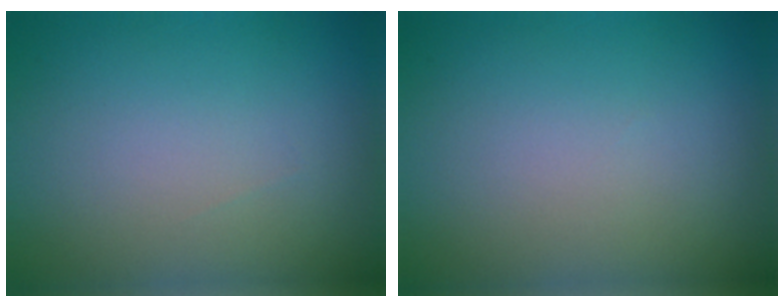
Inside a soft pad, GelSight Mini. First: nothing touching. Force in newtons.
{"total": 0.0}